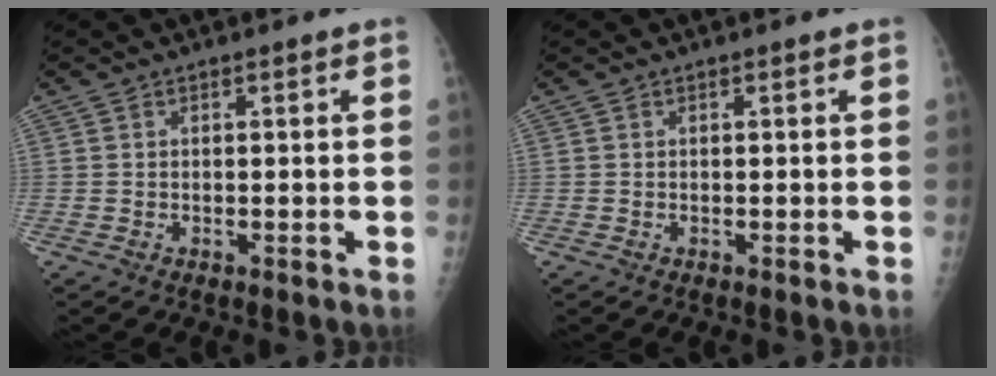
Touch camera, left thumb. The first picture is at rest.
{"total": 0.0}